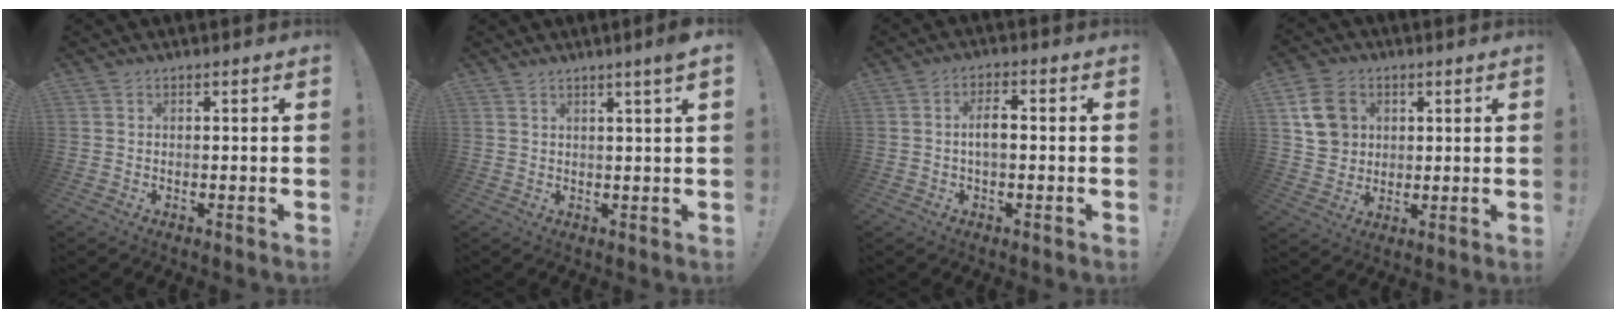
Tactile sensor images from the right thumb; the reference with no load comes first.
{"total": 3.2, "force": [1.9, -0.6, 2.5], "torque": [-0.038, -0.012, 0.028]}
{"total": 4.9, "force": [-0.3, 2.1, 4.5], "torque": [-0.086, 0.008, -0.008]}
{"total": 11.2, "force": [3.9, 9.4, 4.7], "torque": [-0.063, -0.003, 0.082]}